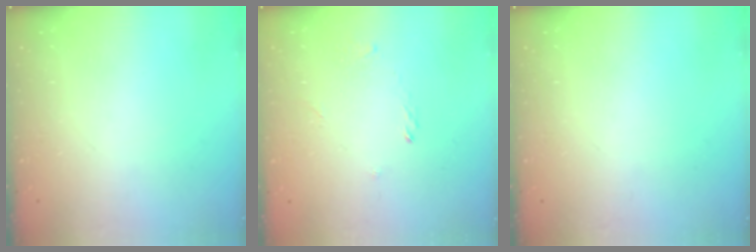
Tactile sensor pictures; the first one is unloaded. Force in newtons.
{"total": 1.1, "press": 0.9, "slide": 0.5}
{"total": 0.0}